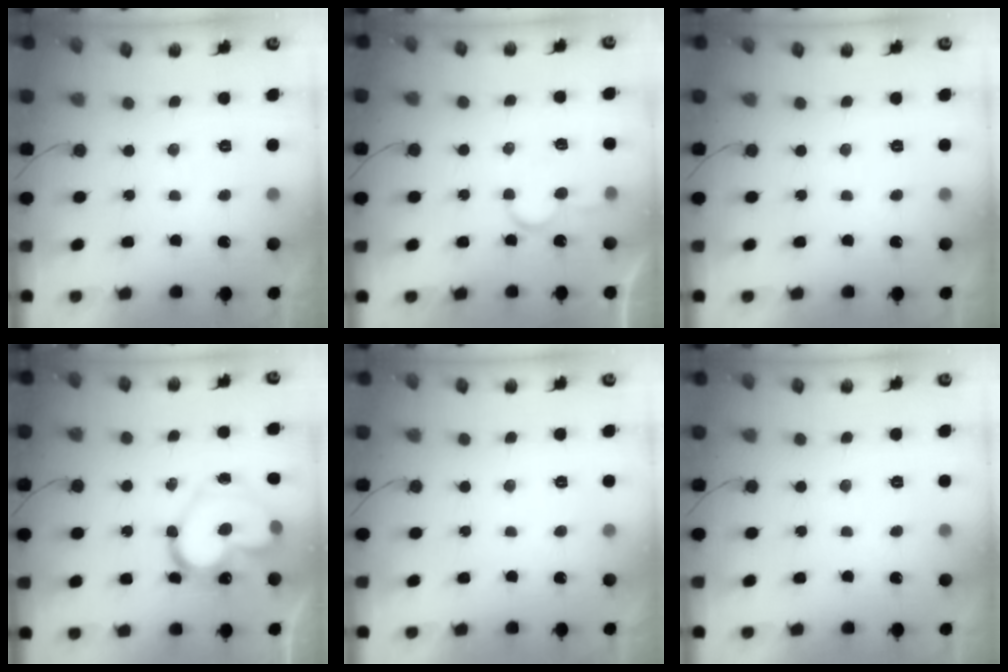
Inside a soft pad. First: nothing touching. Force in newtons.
{"total": 6.4, "press": 6.4, "slide": 0.6}
{"total": 0.0}
{"total": 18.1, "press": 18.1, "slide": 1.5}
{"total": 1.8, "press": 1.8, "slide": 0.1}
{"total": 0.0}